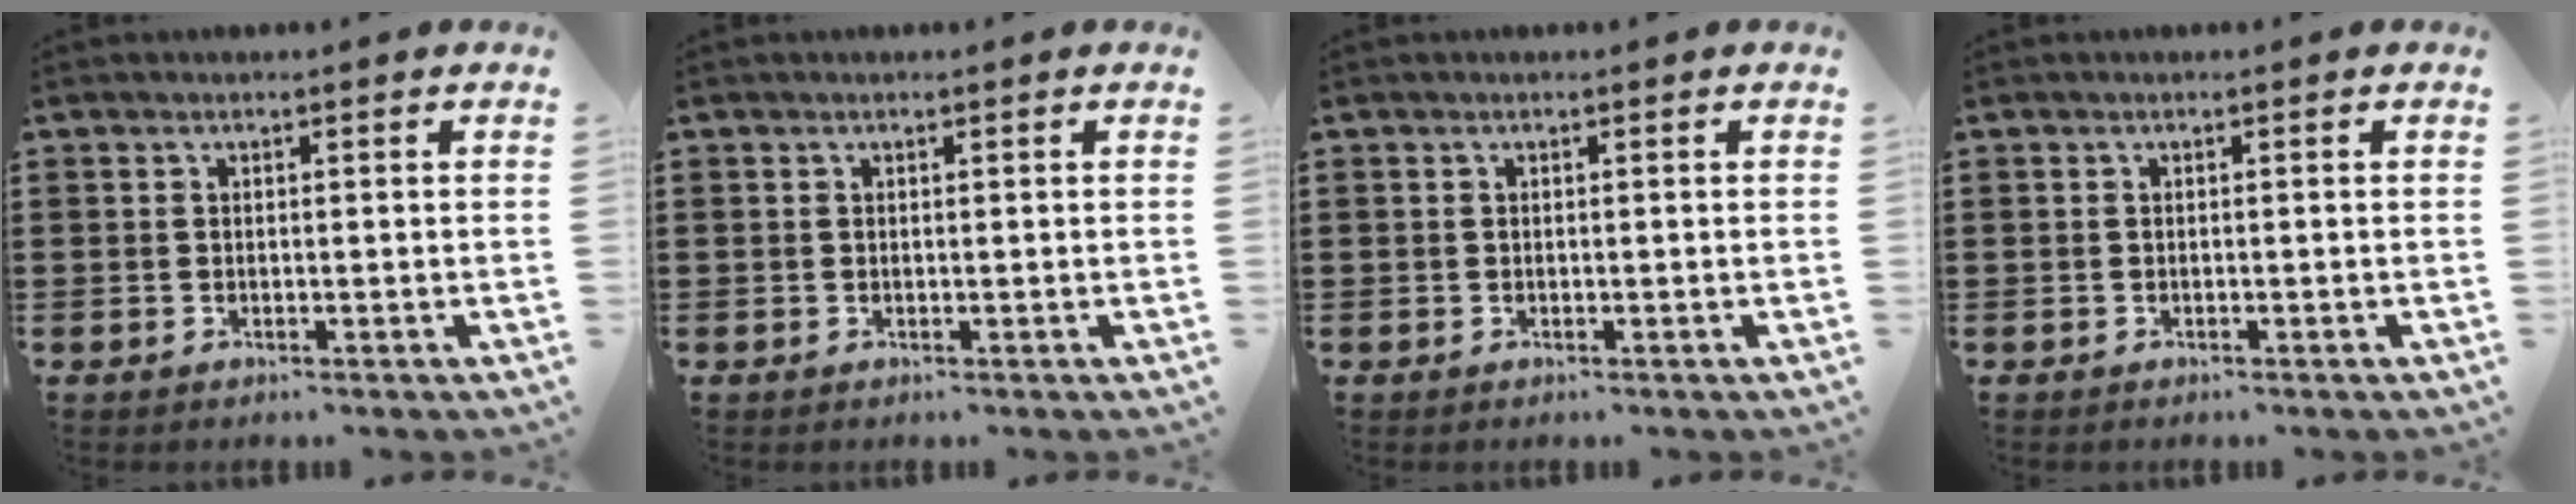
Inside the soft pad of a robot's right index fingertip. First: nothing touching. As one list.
[{"total": 0.0}, {"total": 0.0}, {"total": 0.0}]